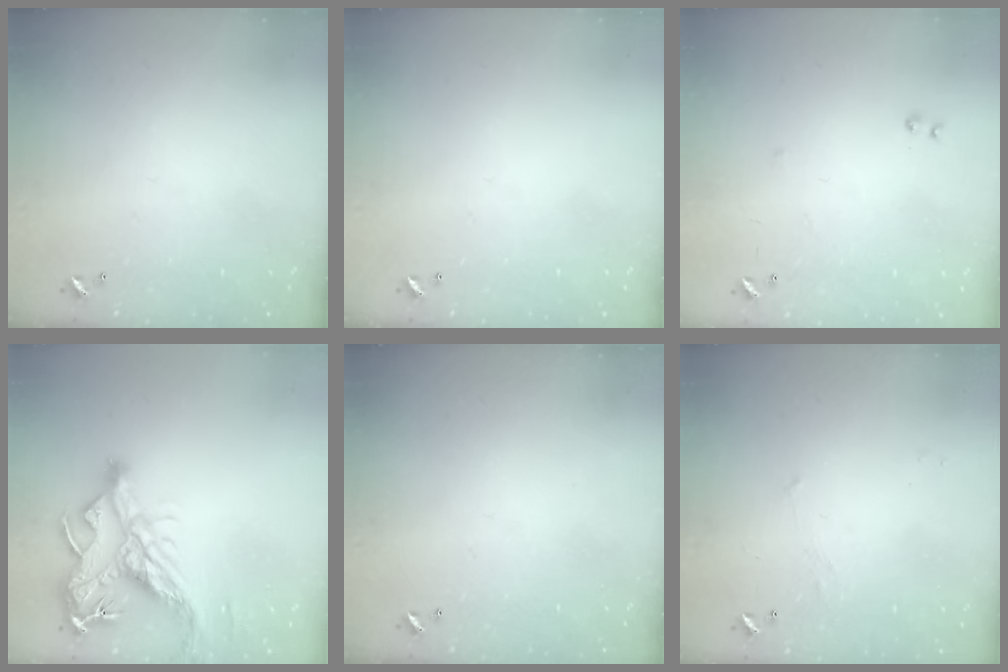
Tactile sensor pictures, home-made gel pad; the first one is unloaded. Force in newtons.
{"total": 0.0}
{"total": 6.5, "press": 6.5, "slide": 0.8}
{"total": 14.0, "press": 13.9, "slide": 1.8}
{"total": 0.0}
{"total": 3.0, "press": 2.9, "slide": 0.4}